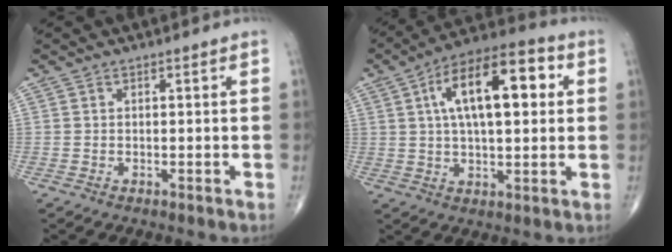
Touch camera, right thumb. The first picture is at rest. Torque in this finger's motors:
{"motor_torque": [0.81, 4.20, 1.69, 0.59, 0.20]}